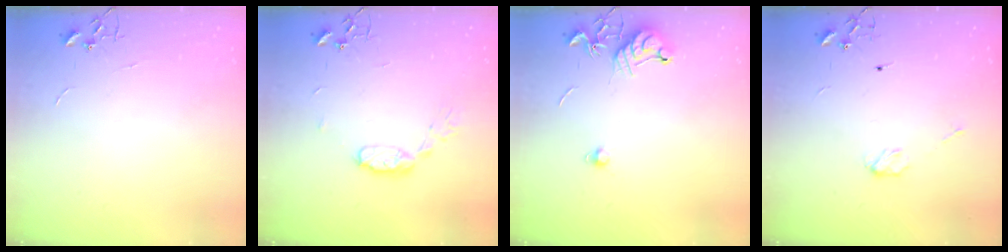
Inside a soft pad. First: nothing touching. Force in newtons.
{"total": 7.3, "press": 7.3, "slide": 0.4}
{"total": 8.3, "press": 8.3, "slide": 1.0}
{"total": 3.9, "press": 3.9, "slide": 0.3}